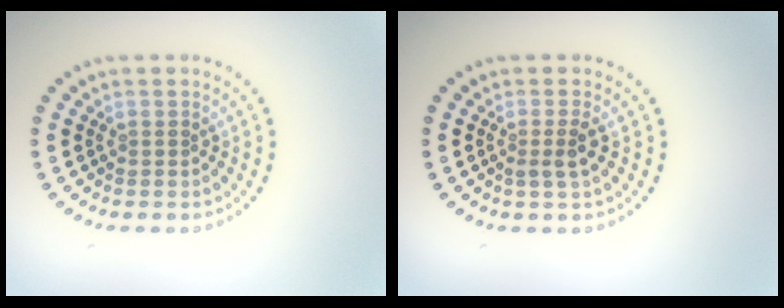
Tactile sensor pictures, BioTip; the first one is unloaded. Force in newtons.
{"total": 1.6, "press": 1.2, "slide": 1.0}